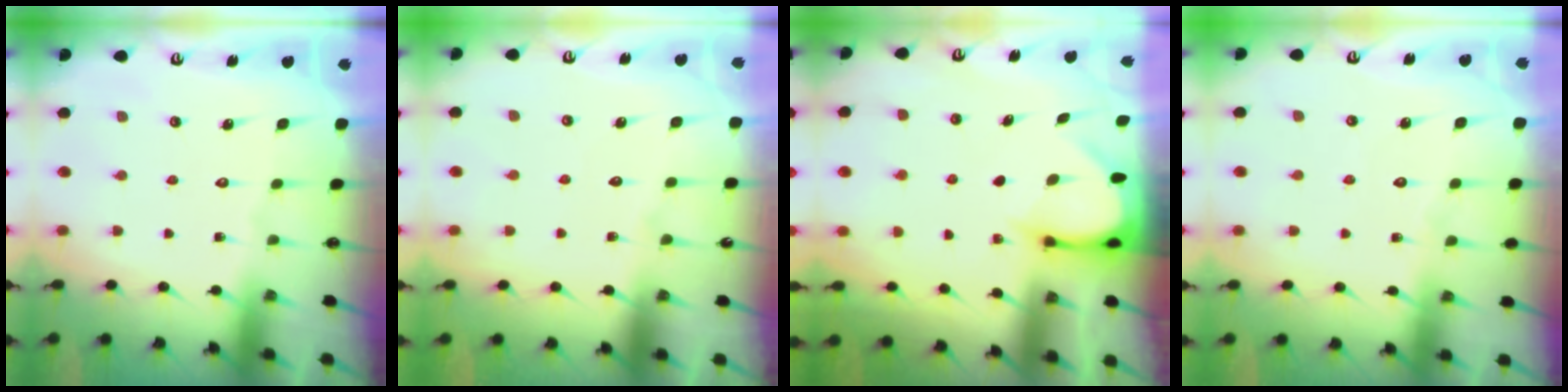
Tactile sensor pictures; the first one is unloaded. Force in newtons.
{"total": 5.4, "press": 5.3, "slide": 0.6}
{"total": 3.3, "press": 3.3, "slide": 0.3}
{"total": 3.2, "press": 3.1, "slide": 0.5}